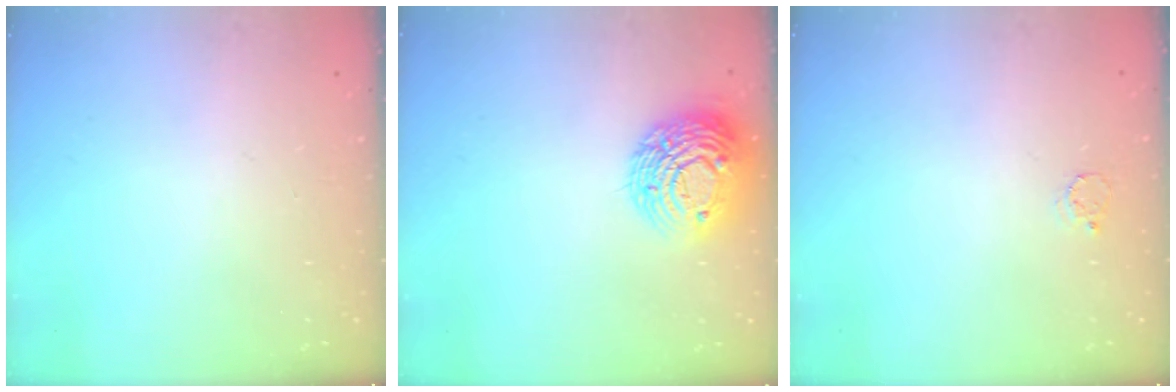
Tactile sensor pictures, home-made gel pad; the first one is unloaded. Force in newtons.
{"total": 13.6, "press": 13.6, "slide": 0.9}
{"total": 2.4, "press": 2.4, "slide": 0.3}